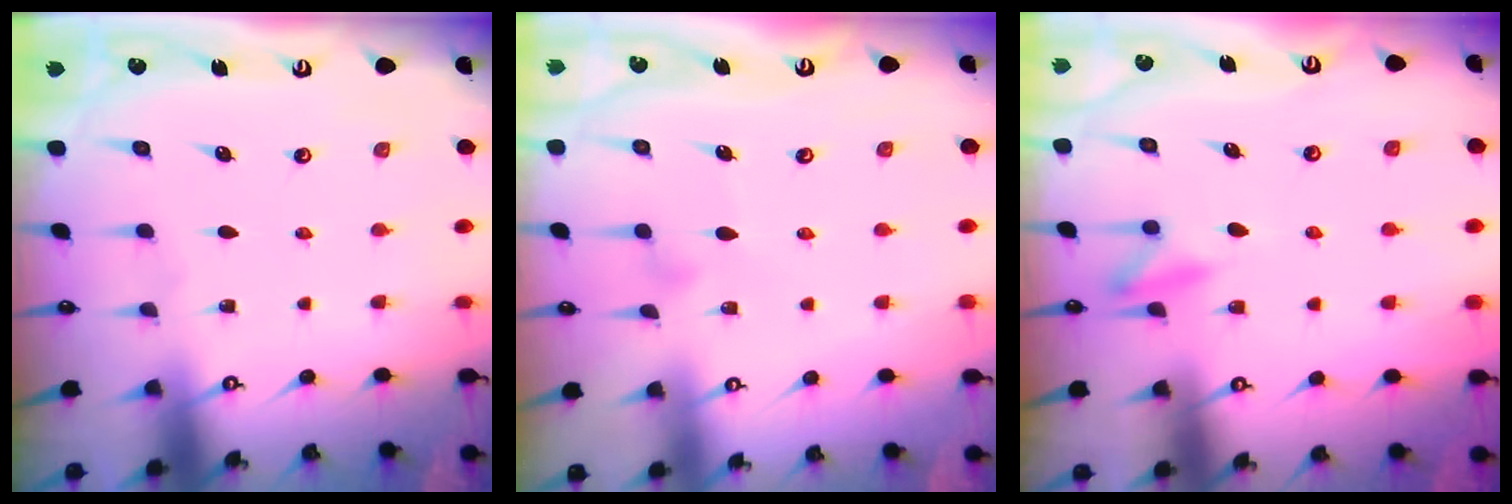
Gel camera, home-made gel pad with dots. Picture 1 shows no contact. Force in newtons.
{"total": 7.1, "press": 7.1, "slide": 0.3}
{"total": 10.0, "press": 9.9, "slide": 1.5}